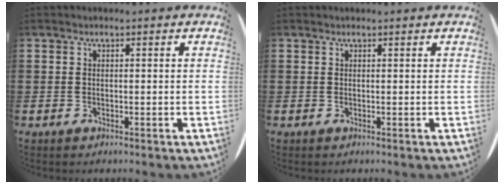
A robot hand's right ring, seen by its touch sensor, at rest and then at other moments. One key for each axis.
{"total": 0.0}